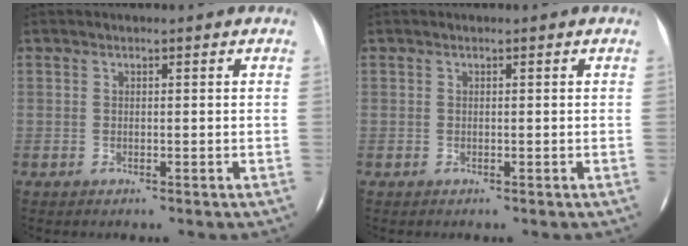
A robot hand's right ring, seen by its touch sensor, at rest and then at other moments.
{"total": 0.0}